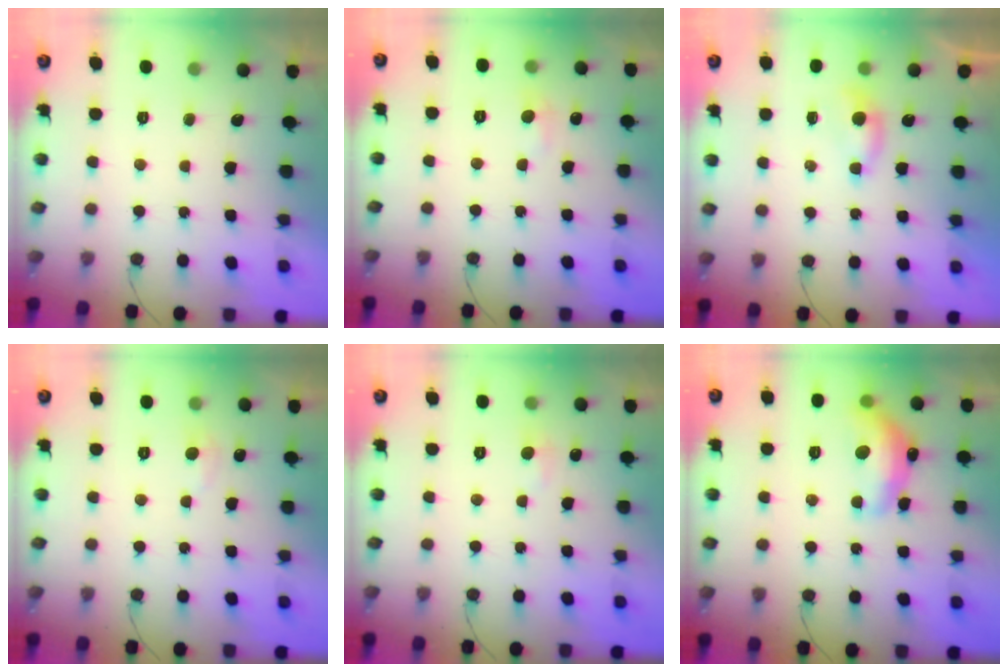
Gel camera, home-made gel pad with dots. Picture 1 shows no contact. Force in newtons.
{"total": 5.1, "press": 5.0, "slide": 0.7}
{"total": 3.9, "press": 3.9, "slide": 0.5}
{"total": 4.8, "press": 4.8, "slide": 0.6}
{"total": 5.4, "press": 5.3, "slide": 0.8}
{"total": 16.3, "press": 16.3, "slide": 1.0}